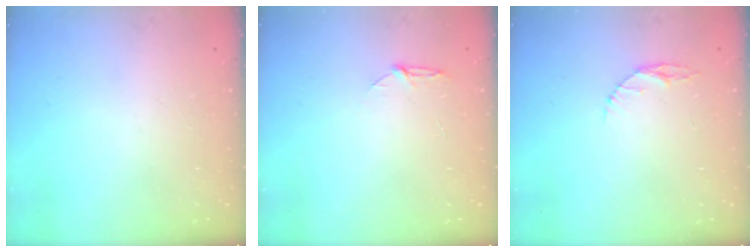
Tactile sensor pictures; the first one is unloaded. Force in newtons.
{"total": 3.9, "press": 3.9, "slide": 0.5}
{"total": 4.7, "press": 4.7, "slide": 0.6}